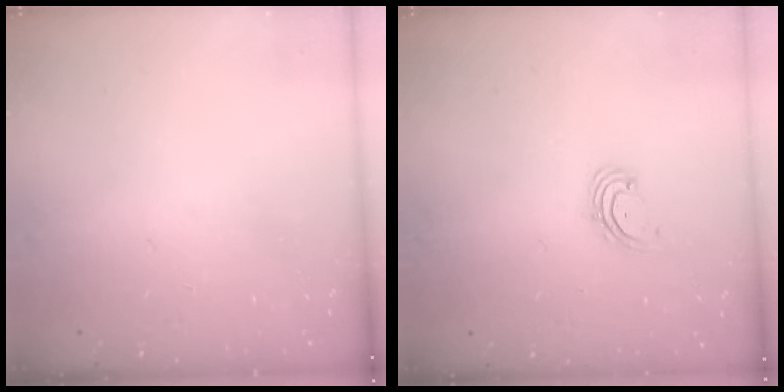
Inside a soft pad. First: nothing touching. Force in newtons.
{"total": 2.0, "press": 2.0, "slide": 0.4}